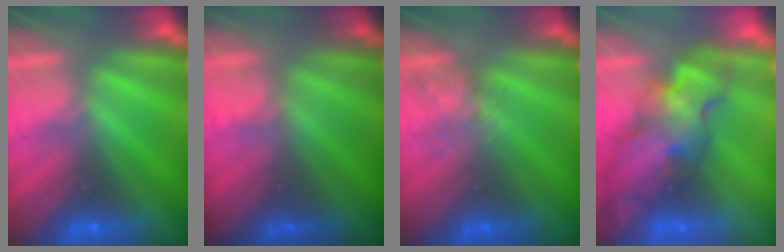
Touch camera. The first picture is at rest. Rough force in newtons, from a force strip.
{"total": 1.8}
{"total": 2.1}
{"total": 3.8}